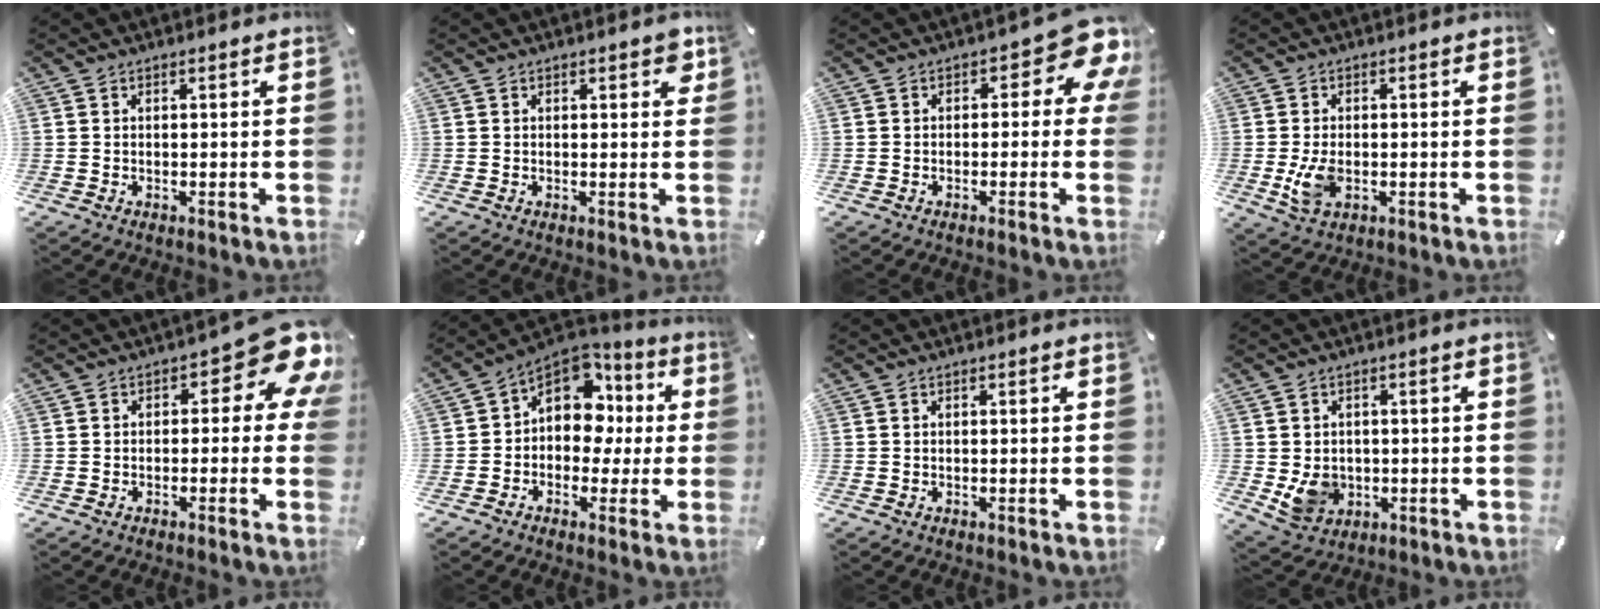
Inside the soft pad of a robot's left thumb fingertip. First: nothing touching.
{"total": 2.5, "force": [1.2, 1.3, 1.8], "torque": [-0.015, -0.003, 0.014]}
{"total": 9.0, "force": [3.4, 4.2, 7.3], "torque": [-0.077, -0.029, 0.052]}
{"total": 6.0, "force": [-1.1, 3.8, 4.6], "torque": [-0.094, -0.005, -0.019]}
{"total": 11.2, "force": [4.8, 5.0, 8.8], "torque": [-0.099, -0.043, 0.080]}
{"total": 12.7, "force": [3.2, 9.7, 7.5], "torque": [-0.123, -0.018, 0.060]}
{"total": 0.0}
{"total": 6.8, "force": [-0.1, 6.4, 2.5], "torque": [-0.057, -0.002, 0.000]}